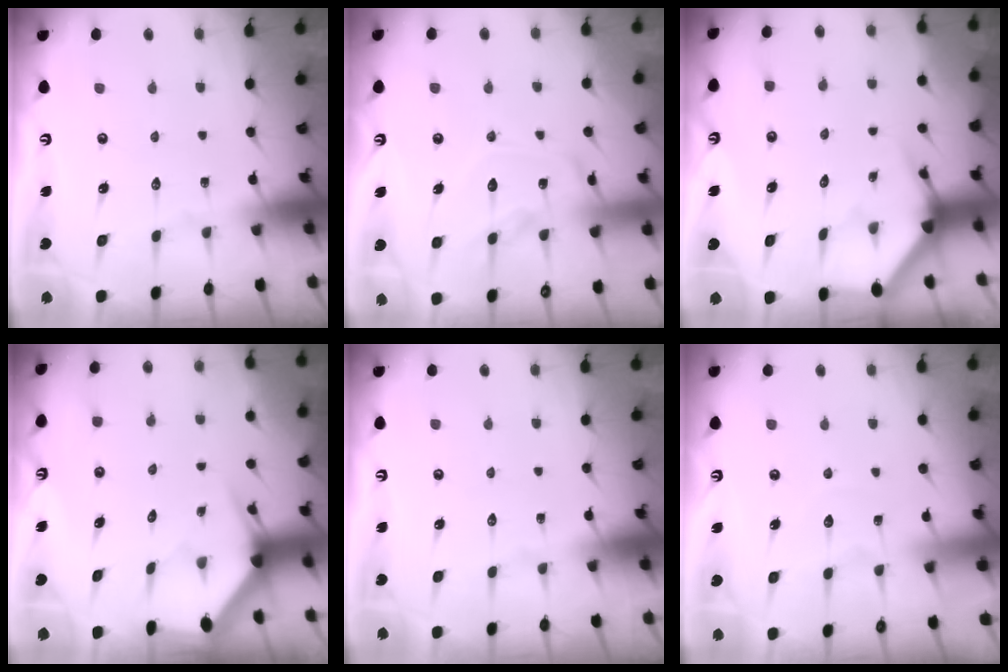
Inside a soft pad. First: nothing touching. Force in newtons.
{"total": 13.2, "press": 13.2, "slide": 1.2}
{"total": 3.6, "press": 3.6, "slide": 0.2}
{"total": 3.2, "press": 3.2, "slide": 0.1}
{"total": 0.0}
{"total": 4.6, "press": 4.6, "slide": 0.3}